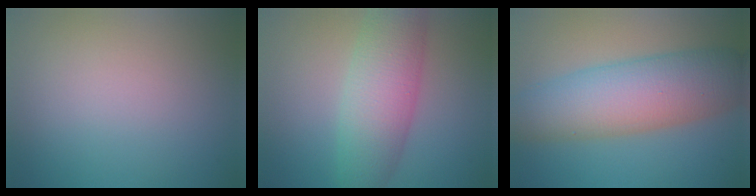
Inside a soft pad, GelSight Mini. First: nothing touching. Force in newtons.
{"total": 7.3, "press": 7.3, "slide": 0.2}
{"total": 9.1, "press": 9.1, "slide": 0.1}